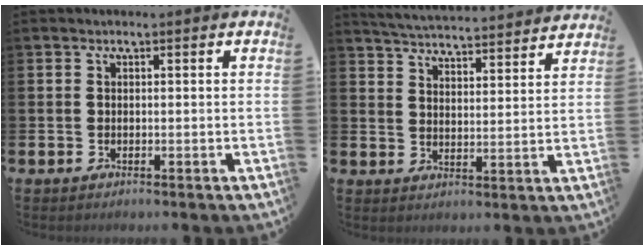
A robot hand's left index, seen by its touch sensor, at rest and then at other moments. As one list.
[{"total": 5.2, "force": [5.2, 0.1, 0.4], "torque": [-0.034, -0.040, 0.091]}]